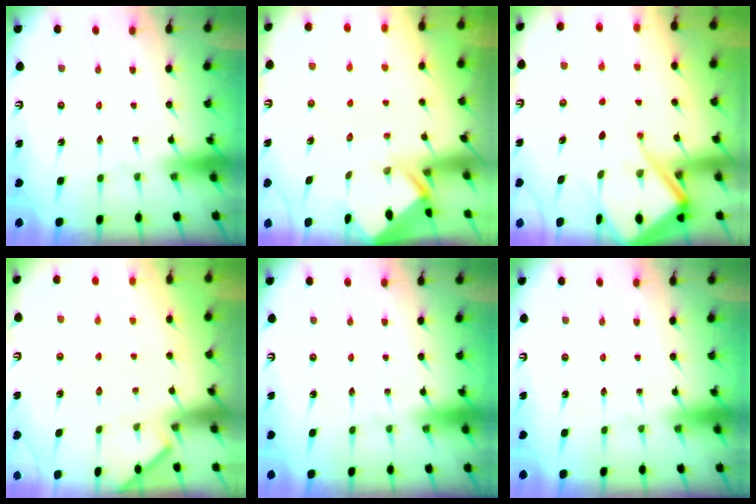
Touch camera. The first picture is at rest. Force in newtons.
{"total": 2.3, "press": 2.3, "slide": 0.2}
{"total": 9.2, "press": 9.2, "slide": 0.9}
{"total": 1.7, "press": 1.6, "slide": 0.1}
{"total": 0.0}
{"total": 0.0}